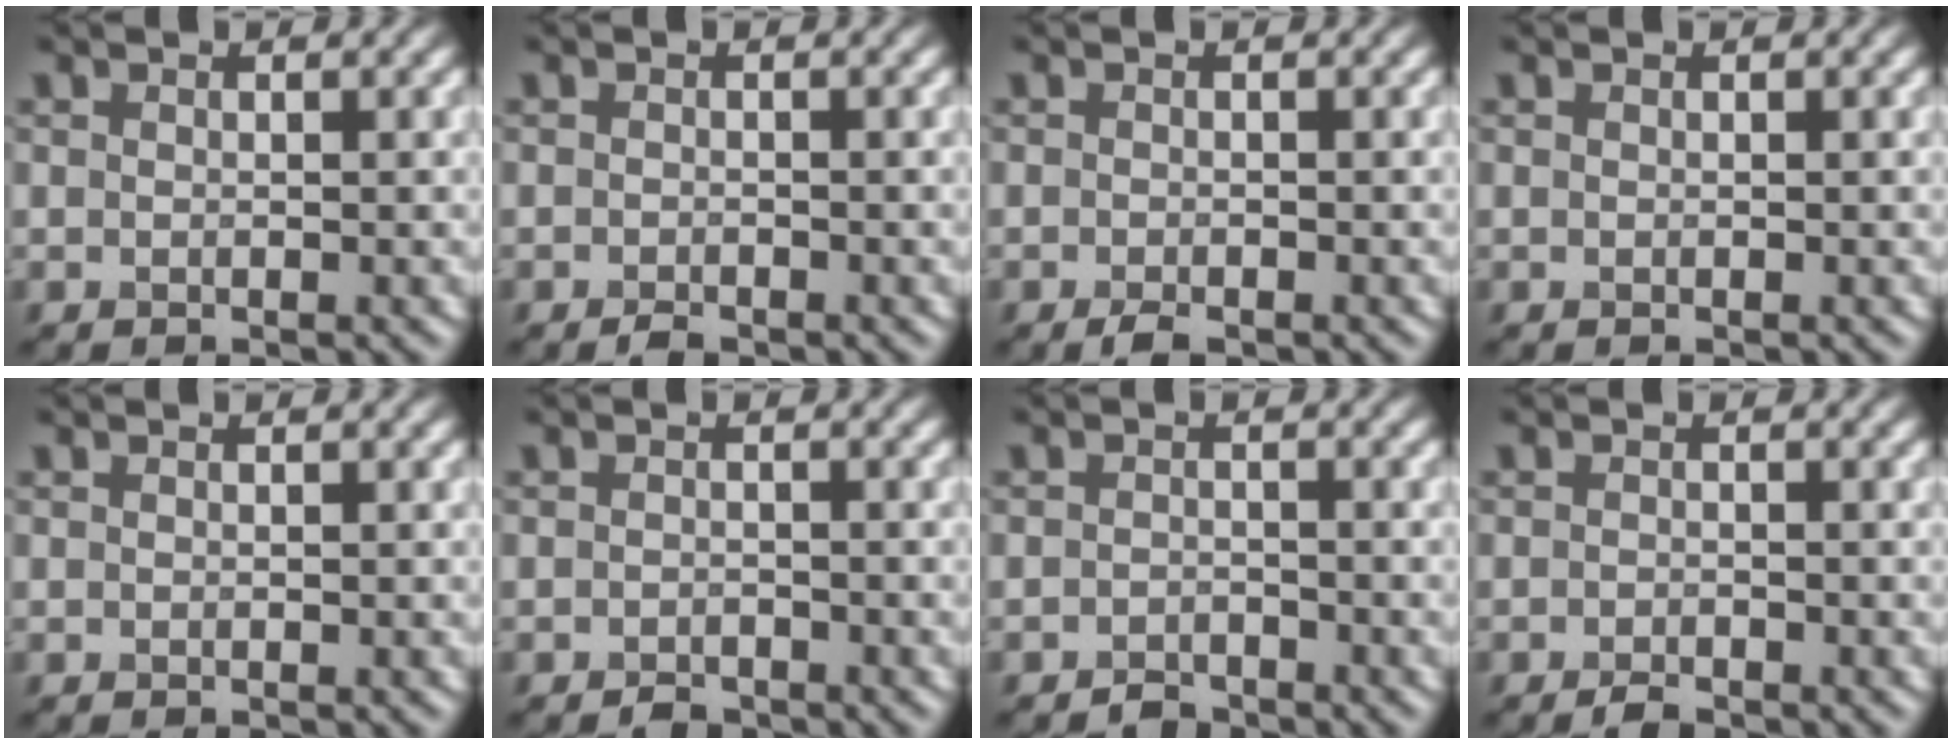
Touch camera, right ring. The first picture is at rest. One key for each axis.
{"total": 1.0, "fx": -0.8, "fy": 0.3, "fz": 0.5, "tx": -0.009, "ty": -0.001, "tz": -0.016}
{"total": 1.4, "fx": -1.0, "fy": 0.4, "fz": 0.8, "tx": -0.017, "ty": -0.003, "tz": -0.019}
{"total": 0.0}
{"total": 0.0}
{"total": 1.3, "fx": -1.1, "fy": 0.6, "fz": 0.3, "tx": -0.003, "ty": 0.001, "tz": -0.021}
{"total": 1.4, "fx": -1.3, "fy": 0.5, "fz": 0.2, "tx": -0.001, "ty": 0.004, "tz": -0.025}
{"total": 1.1, "fx": -0.9, "fy": 0.3, "fz": 0.5, "tx": -0.011, "ty": -0.001, "tz": -0.020}